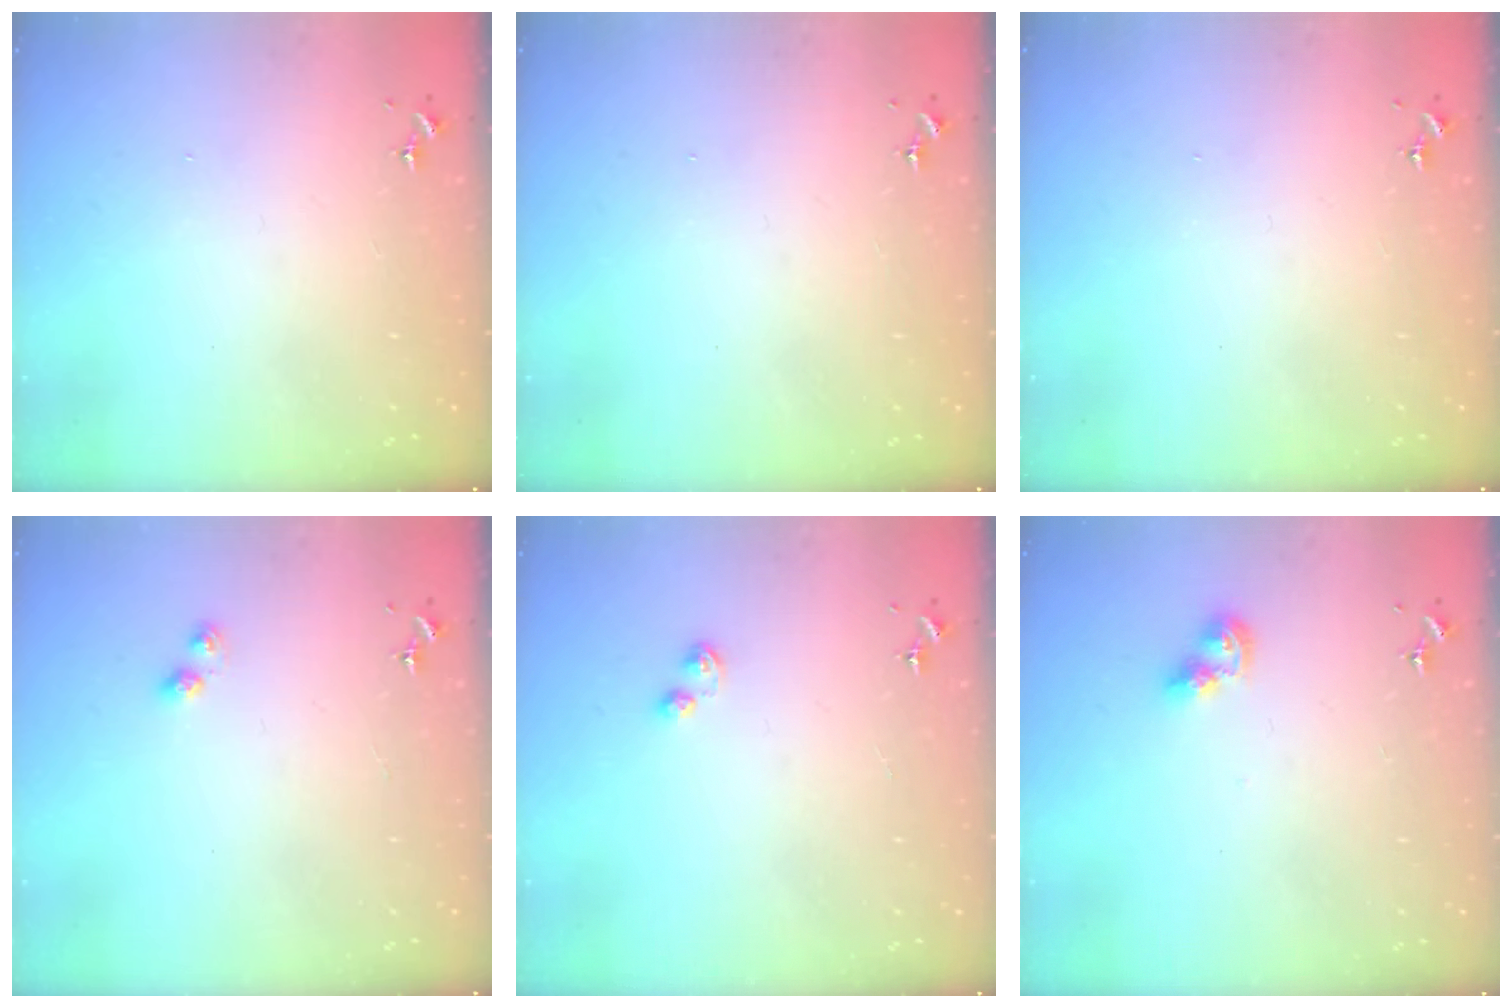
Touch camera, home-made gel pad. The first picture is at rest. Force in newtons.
{"total": 0.0}
{"total": 0.0}
{"total": 3.0, "press": 3.0, "slide": 0.4}
{"total": 2.9, "press": 2.8, "slide": 0.7}
{"total": 7.0, "press": 7.0, "slide": 0.6}